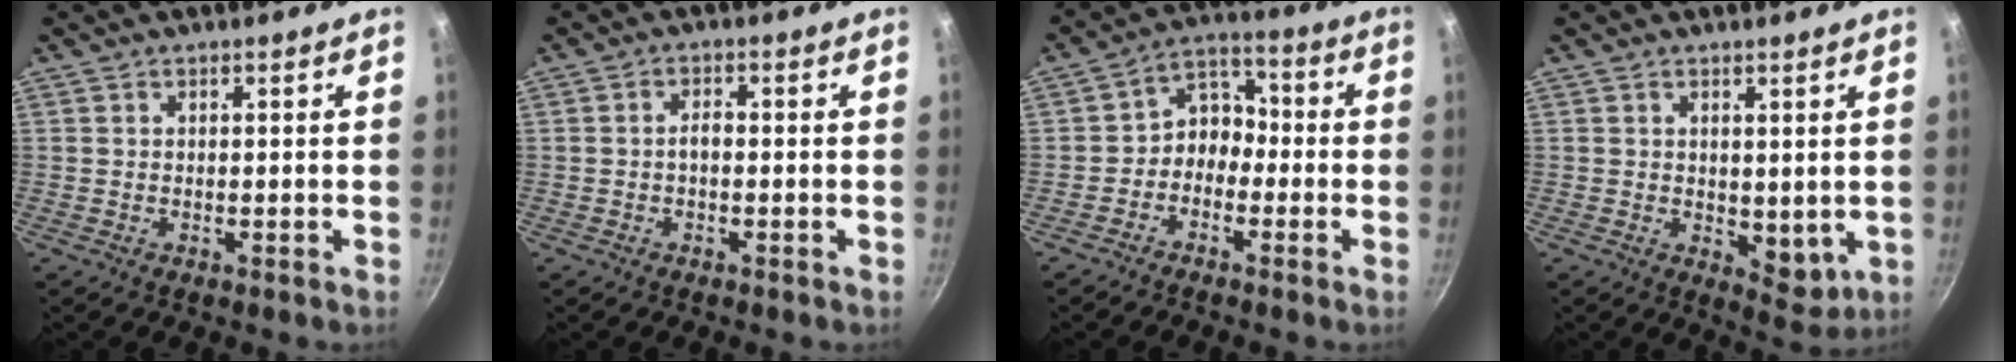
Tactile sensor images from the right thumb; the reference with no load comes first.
{"total": 2.0, "force": [-0.5, 1.1, 1.6], "torque": [-0.021, 0.013, -0.009]}
{"total": 6.6, "force": [-2.1, 5.2, 3.4], "torque": [-0.021, 0.043, -0.054]}
{"total": 5.3, "force": [0.8, 3.3, 4.0], "torque": [-0.044, -0.019, 0.017]}